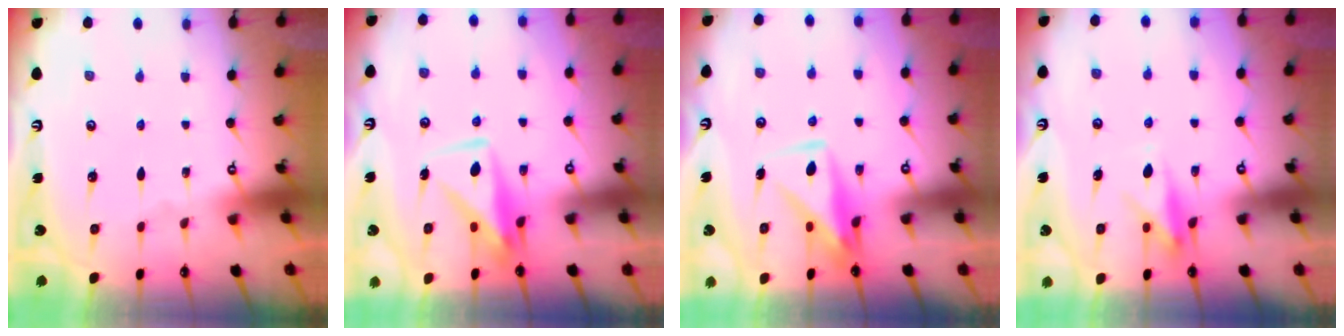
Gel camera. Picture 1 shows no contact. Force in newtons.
{"total": 10.7, "press": 10.6, "slide": 0.5}
{"total": 8.6, "press": 8.5, "slide": 1.5}
{"total": 9.5, "press": 9.5, "slide": 0.4}